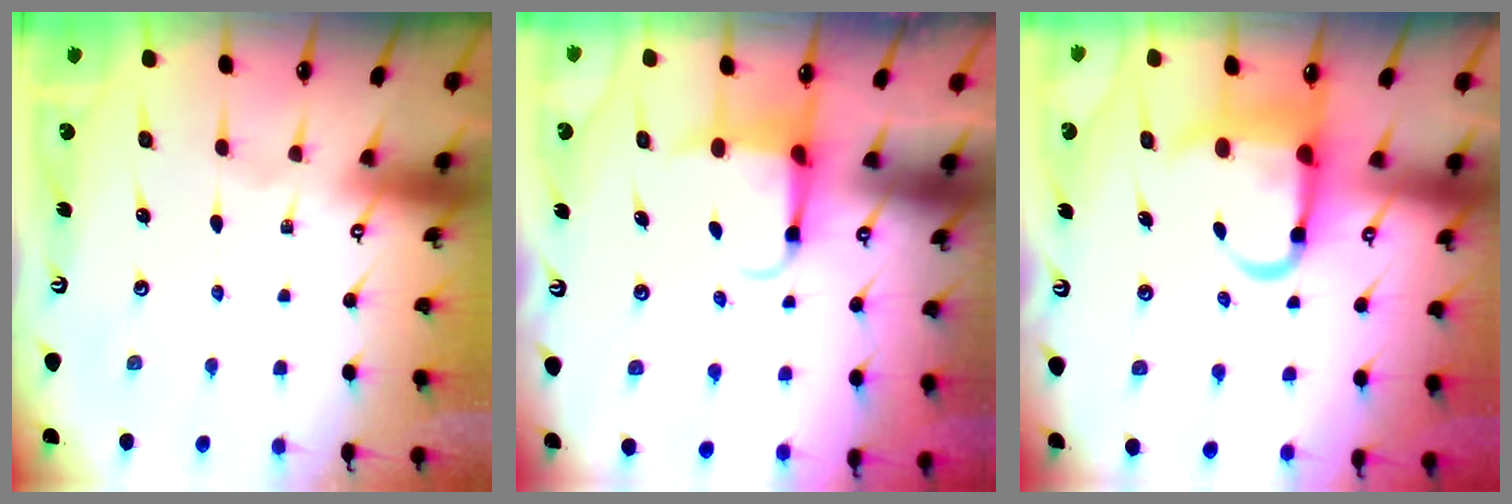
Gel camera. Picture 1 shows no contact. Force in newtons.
{"total": 3.8, "press": 3.7, "slide": 0.7}
{"total": 9.8, "press": 9.5, "slide": 2.2}